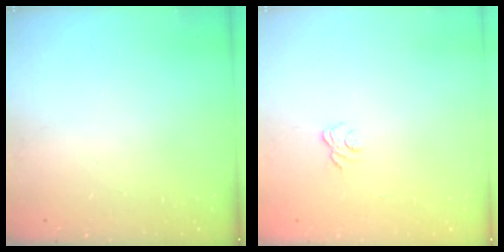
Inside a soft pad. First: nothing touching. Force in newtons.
{"total": 3.1, "press": 2.8, "slide": 1.3}